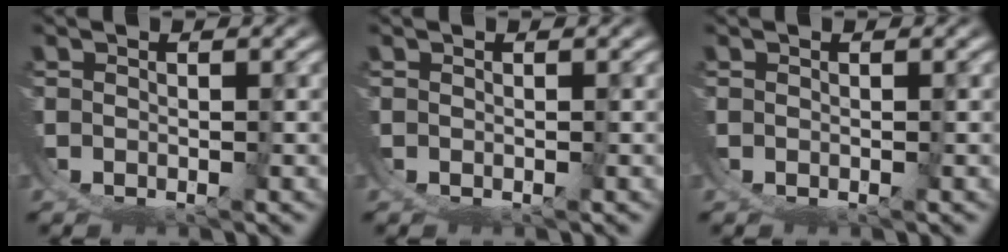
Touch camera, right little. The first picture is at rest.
{"total": 0.0}
{"total": 0.0}